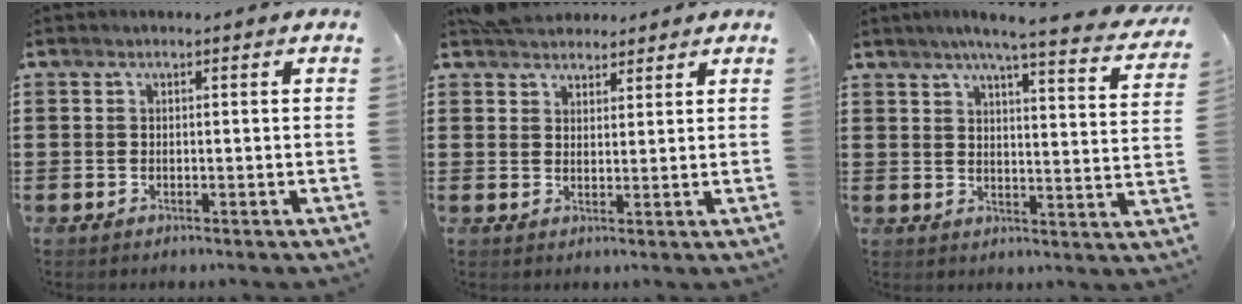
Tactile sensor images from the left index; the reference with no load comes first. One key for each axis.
{"total": 3.9, "fx": 3.7, "fy": 1.4, "fz": 0.4, "tx": -0.021, "ty": 0.002, "tz": 0.072}
{"total": 5.3, "fx": 4.5, "fy": -0.3, "fz": 2.8, "tx": -0.066, "ty": -0.029, "tz": 0.070}